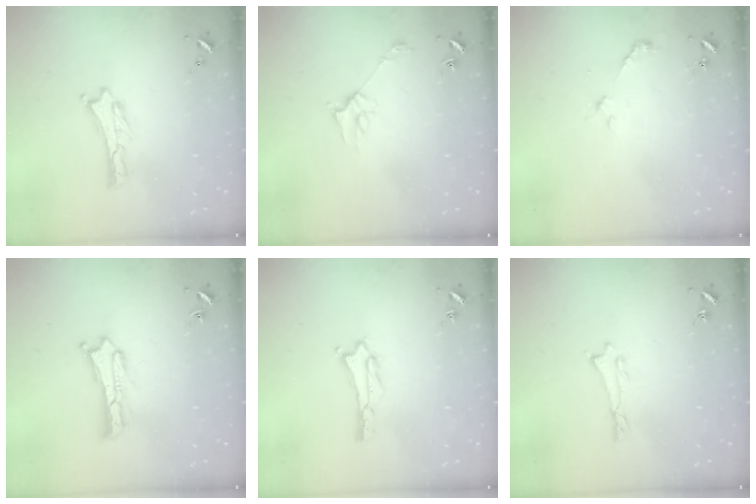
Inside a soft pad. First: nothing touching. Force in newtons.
{"total": 2.8, "press": 2.8, "slide": 0.2}
{"total": 2.3, "press": 2.3, "slide": 0.1}
{"total": 1.2, "press": 1.2, "slide": 0.2}
{"total": 1.6, "press": 1.6, "slide": 0.2}
{"total": 0.0}